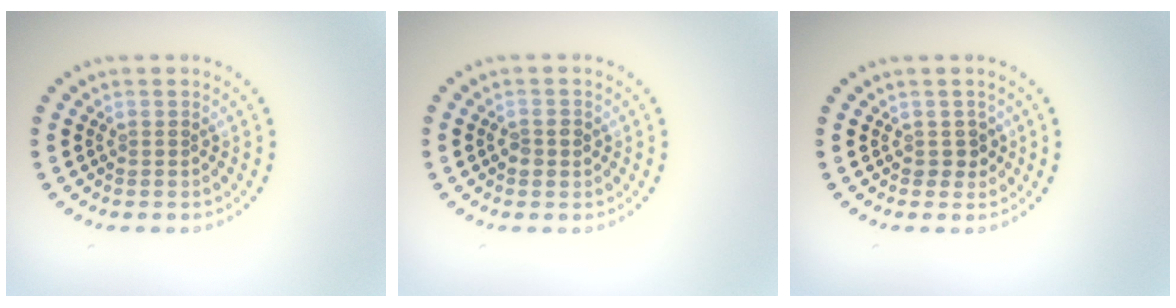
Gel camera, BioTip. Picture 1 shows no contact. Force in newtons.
{"total": 1.3, "press": 1.3, "slide": 0.2}
{"total": 1.3, "press": 1.0, "slide": 0.7}